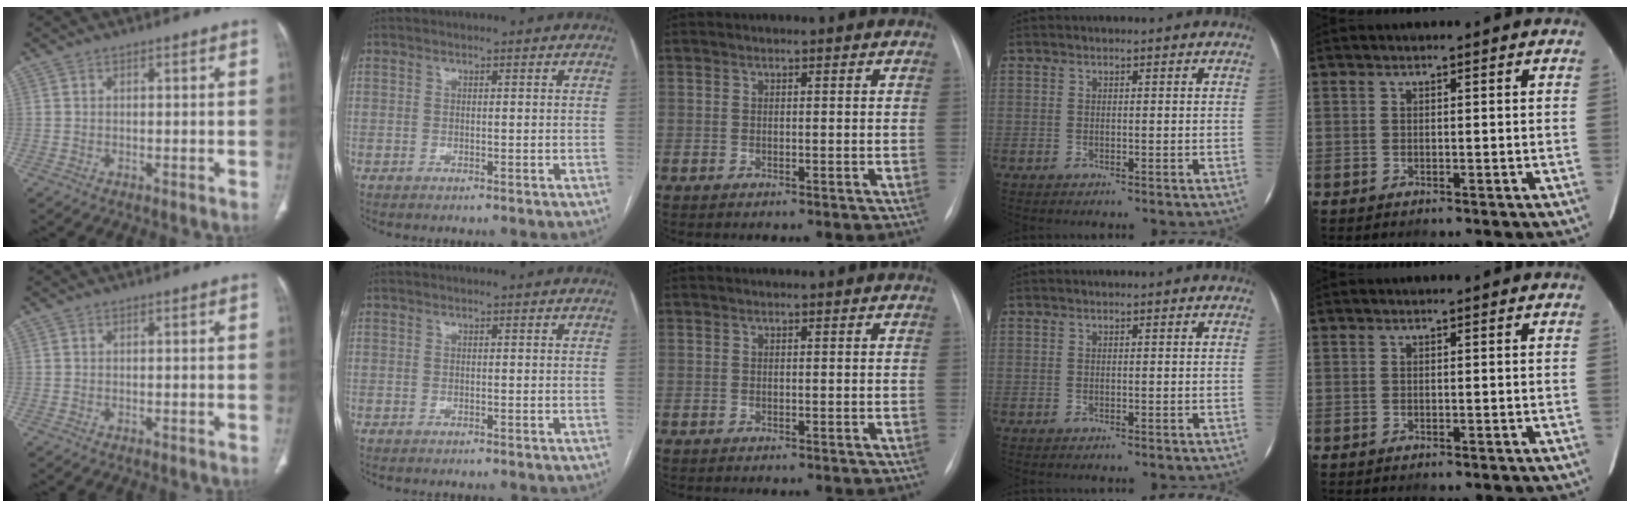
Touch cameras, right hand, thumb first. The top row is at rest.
{}